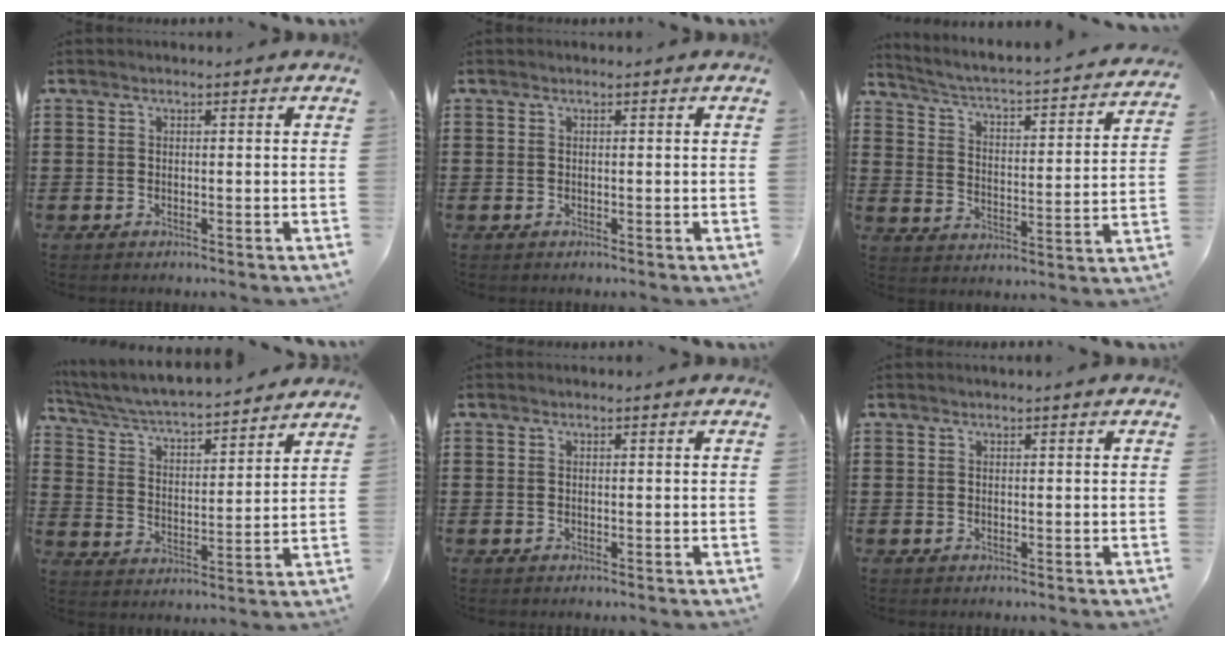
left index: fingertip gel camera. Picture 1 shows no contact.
{"total": 0.0}
{"total": 2.2, "force": [1.9, -0.2, 1.1], "torque": [-0.038, -0.032, 0.019]}
{"total": 4.6, "force": [4.3, 0.3, 1.5], "torque": [-0.051, -0.036, 0.066]}
{"total": 0.0}
{"total": 0.0}